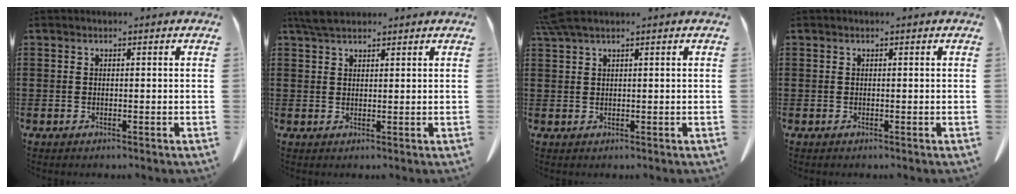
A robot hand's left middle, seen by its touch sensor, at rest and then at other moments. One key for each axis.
{"total": 3.2, "fx": 2.6, "fy": 1.1, "fz": 1.4, "tx": -0.035, "ty": 0.004, "tz": 0.051}
{"total": 2.3, "fx": 1.8, "fy": 0.2, "fz": 1.5, "tx": -0.035, "ty": -0.001, "tz": 0.034}
{"total": 0.0}